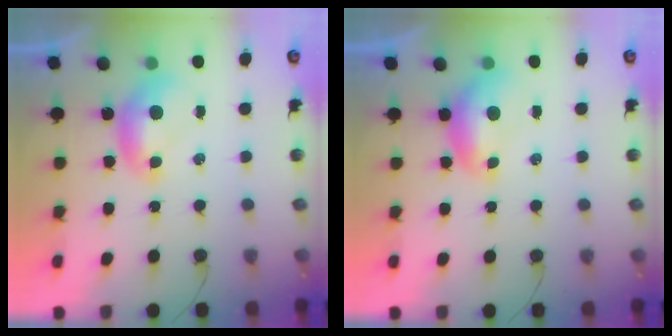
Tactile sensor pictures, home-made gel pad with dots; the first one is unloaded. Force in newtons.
{"total": 0.8, "press": 0.6, "slide": 0.4}